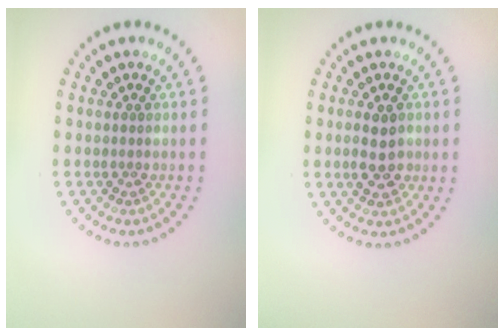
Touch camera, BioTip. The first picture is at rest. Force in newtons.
{"total": 2.7, "press": 2.7, "slide": 0.1}